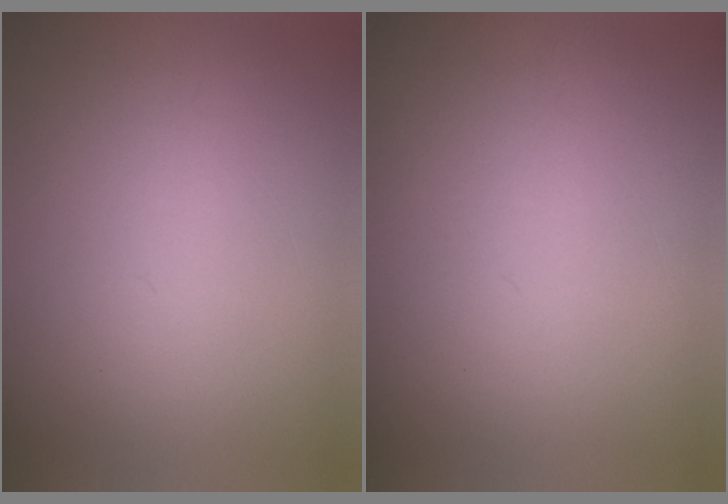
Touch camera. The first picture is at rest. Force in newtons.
{"total": 1.2}